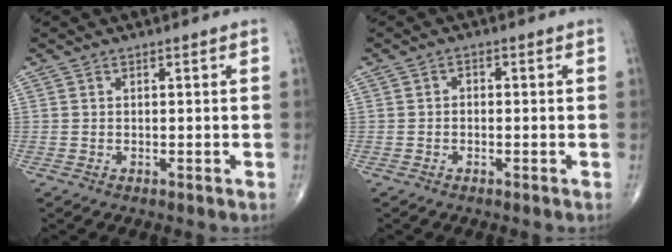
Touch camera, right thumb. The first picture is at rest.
{"total": 1.0, "force": [-0.3, 0.7, 0.5], "torque": [-0.003, 0.005, -0.010]}